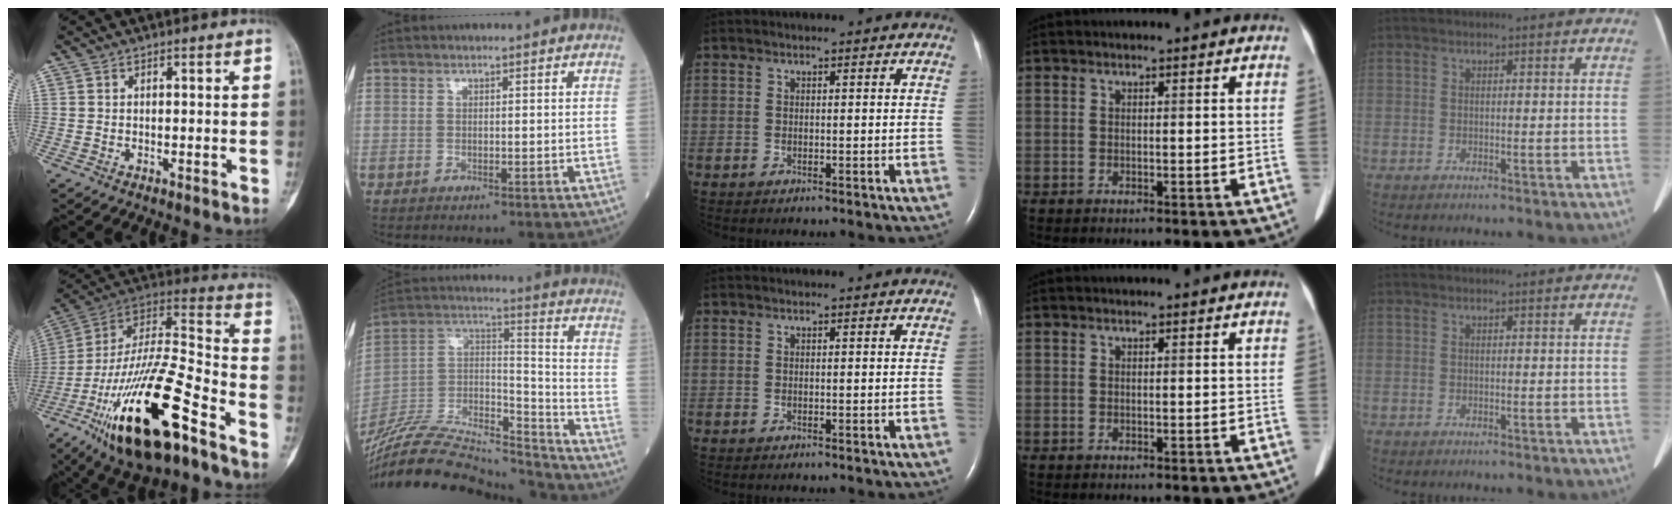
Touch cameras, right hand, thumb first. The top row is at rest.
{"thumb": {"total": 29.3, "force": [-15.2, 9.1, 23.3], "torque": [-0.458, 0.056, -0.261]}, "index": {"total": 27.5, "force": [-25.7, 4.7, 8.8], "torque": [-0.195, 0.000, -0.422]}}